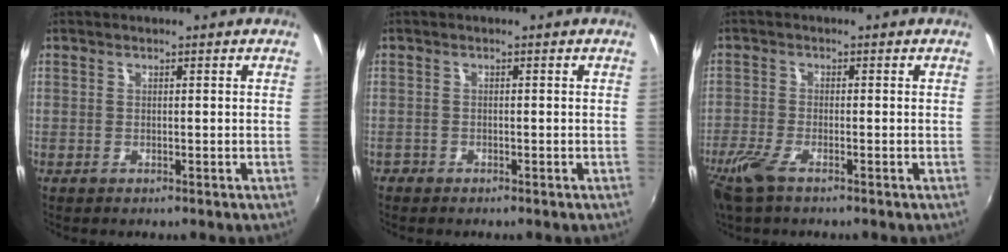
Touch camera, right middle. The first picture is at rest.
{"total": 1.1, "force": [-0.9, 0.7, 0.0], "torque": [-0.006, -0.003, -0.019]}
{"total": 5.7, "force": [-3.9, 1.6, 3.9], "torque": [-0.100, -0.017, -0.078]}